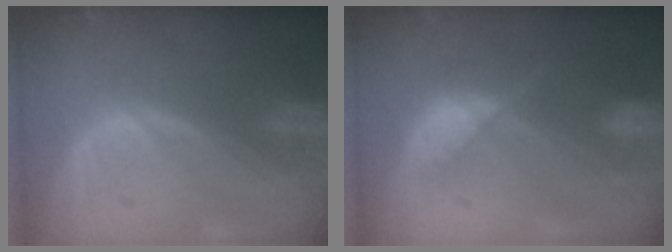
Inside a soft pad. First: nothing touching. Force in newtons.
{"total": 7.2, "press": 6.6, "slide": 2.9}